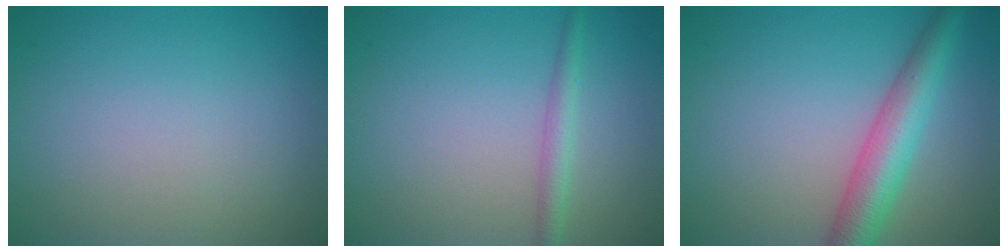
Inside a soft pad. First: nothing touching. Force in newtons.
{"total": 1.9, "press": 1.8, "slide": 0.1}
{"total": 5.2, "press": 5.2, "slide": 0.3}